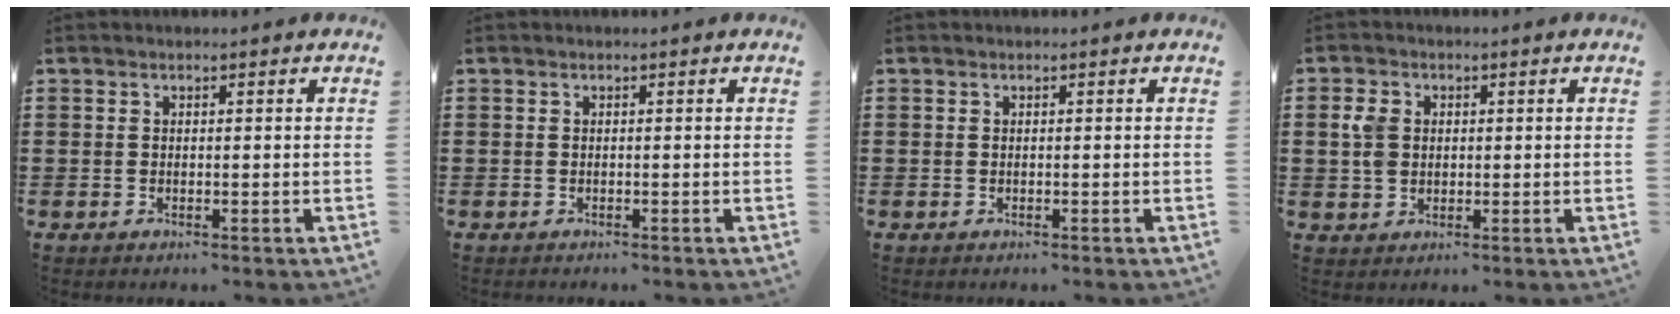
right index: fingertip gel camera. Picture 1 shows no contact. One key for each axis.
{"total": 0.0}
{"total": 0.0}
{"total": 3.5, "fx": 0.6, "fy": 2.8, "fz": 2.0, "tx": -0.056, "ty": 0.010, "tz": 0.006}